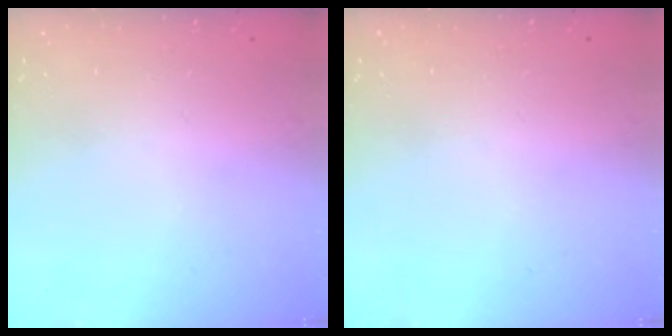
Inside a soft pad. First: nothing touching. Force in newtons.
{"total": 0.0}